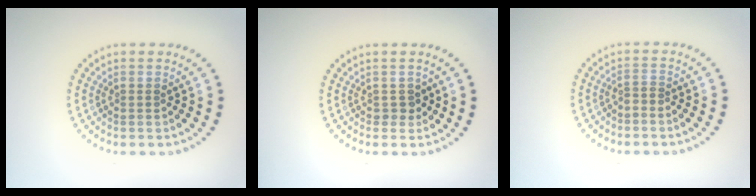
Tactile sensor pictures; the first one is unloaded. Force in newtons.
{"total": 1.1, "press": 1.1, "slide": 0.4}
{"total": 0.6, "press": 0.4, "slide": 0.5}